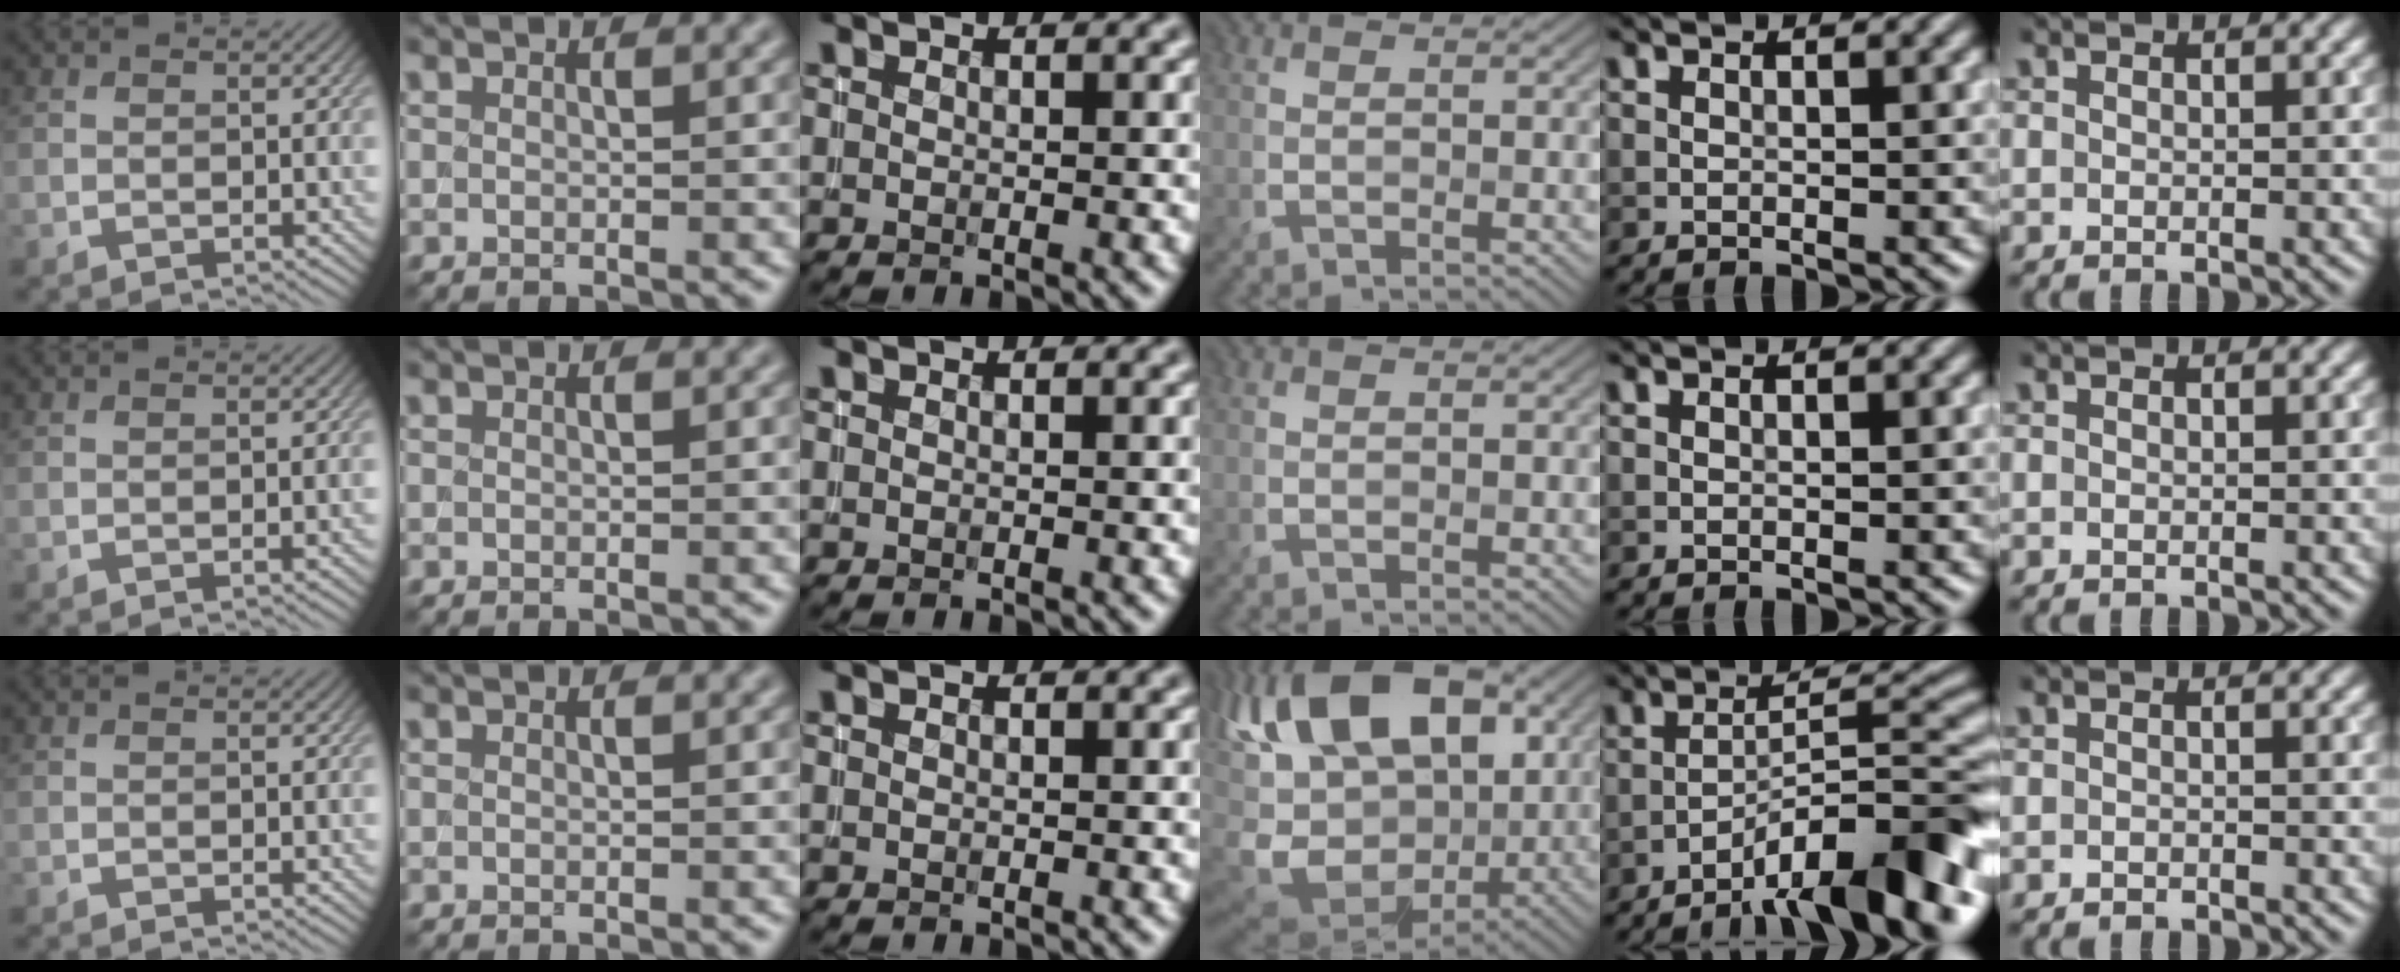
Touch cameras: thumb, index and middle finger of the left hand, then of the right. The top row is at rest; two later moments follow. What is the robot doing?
{"motion": "insert", "object": "backpack"}